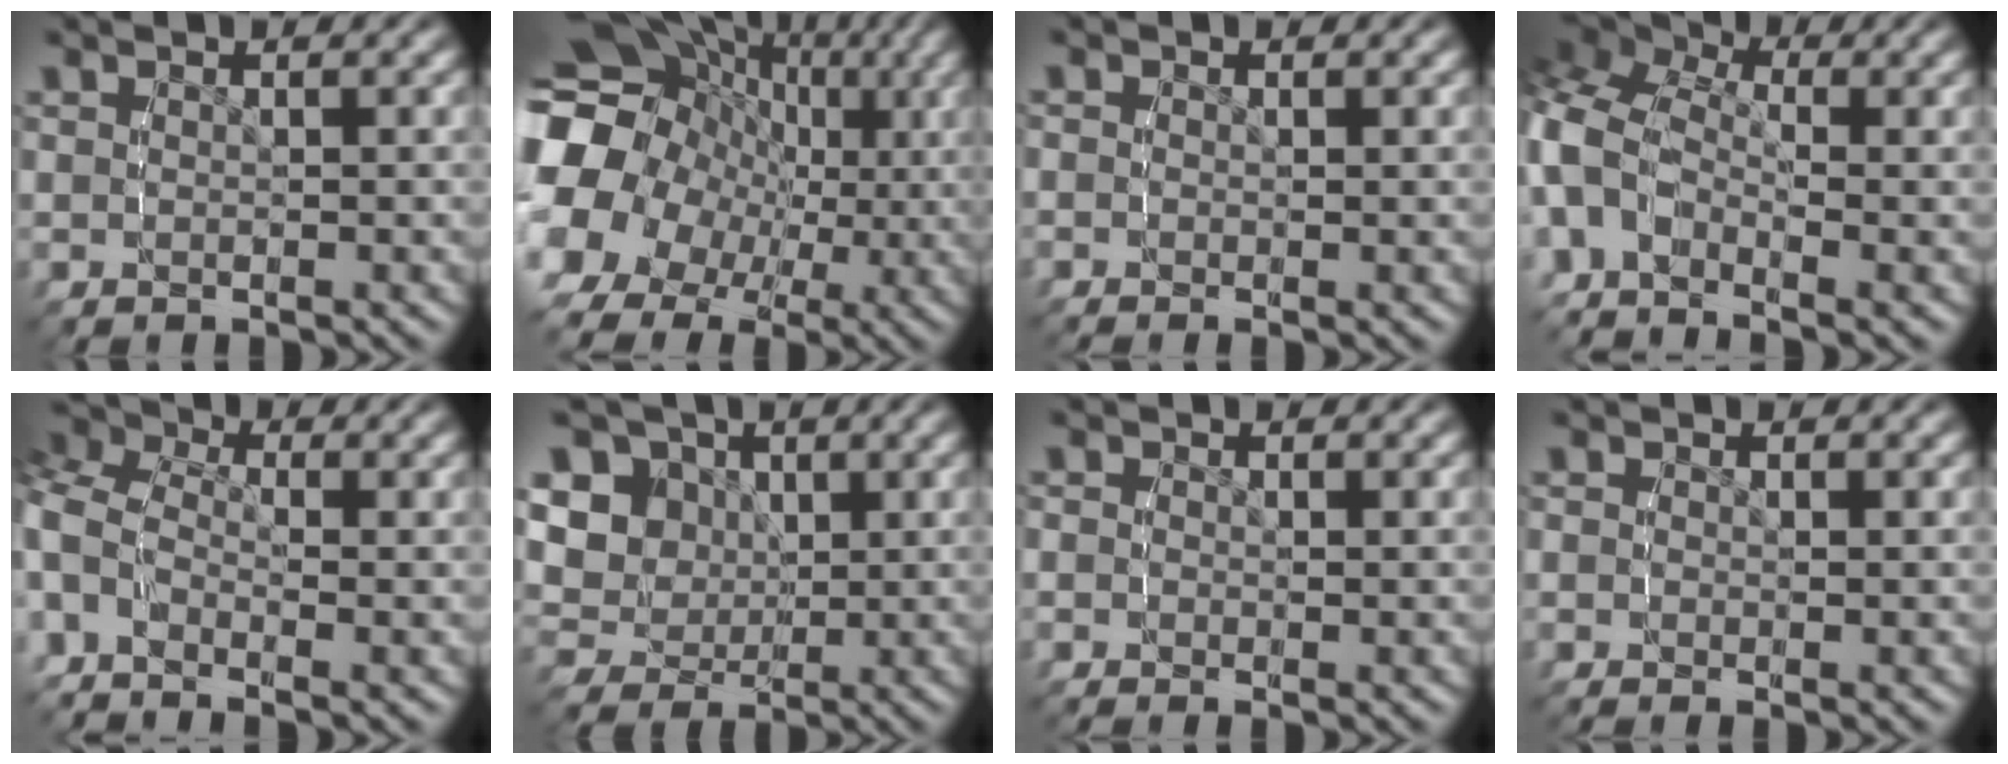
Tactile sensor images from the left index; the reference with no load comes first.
{"total": 16.4, "force": [1.6, 13.5, 9.2], "torque": [-0.182, -0.013, 0.009]}
{"total": 0.0}
{"total": 9.5, "force": [-0.3, 7.9, 5.3], "torque": [-0.125, -0.011, -0.024]}
{"total": 8.7, "force": [1.2, 7.0, 5.0], "torque": [-0.108, 0.017, -0.013]}
{"total": 12.5, "force": [1.5, 11.3, 5.2], "torque": [-0.135, -0.025, 0.013]}
{"total": 0.8, "force": [-0.2, 0.8, 0.2], "torque": [-0.001, 0.006, -0.017]}
{"total": 0.5, "force": [-0.1, 0.5, 0.2], "torque": [-0.001, 0.004, -0.012]}